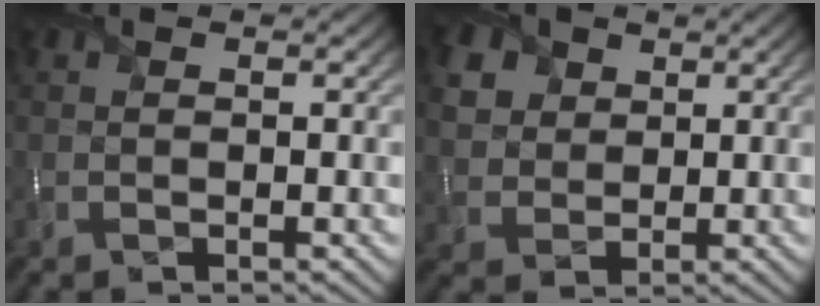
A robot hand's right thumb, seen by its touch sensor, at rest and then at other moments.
{"total": 6.5, "force": [3.0, 5.0, 2.7], "torque": [-0.110, 0.010, 0.058]}